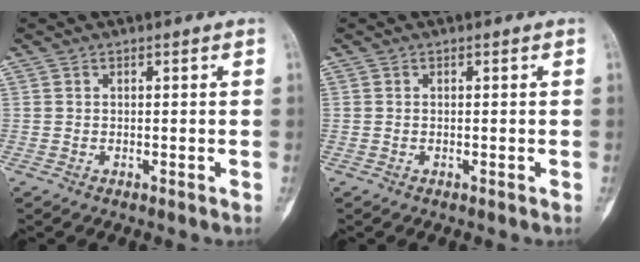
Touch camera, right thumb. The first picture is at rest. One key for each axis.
{"total": 0.0}